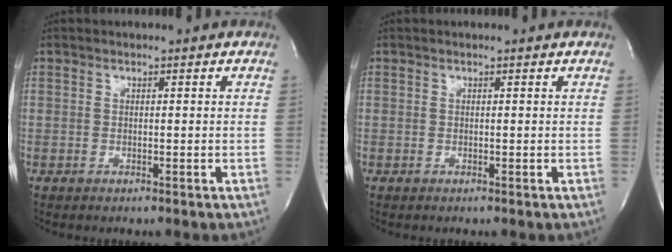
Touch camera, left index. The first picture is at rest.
{"total": 0.0}